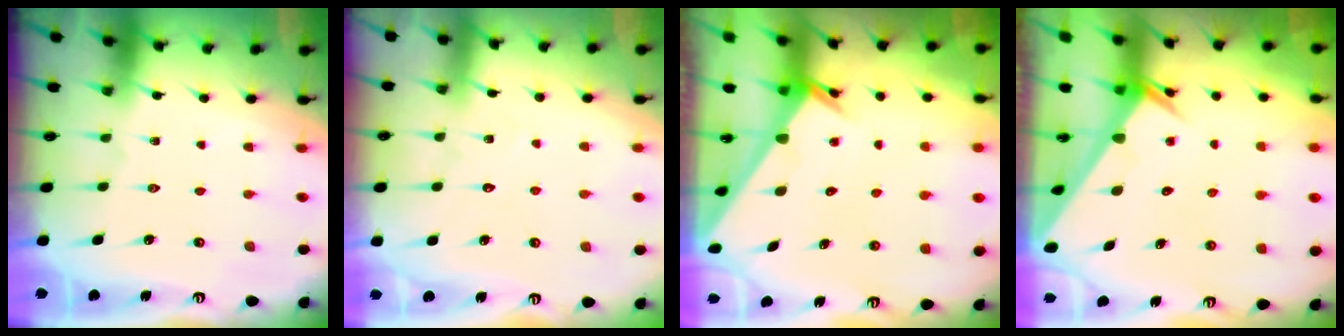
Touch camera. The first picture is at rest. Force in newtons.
{"total": 3.8, "press": 3.8, "slide": 0.3}
{"total": 2.0, "press": 2.0, "slide": 0.1}
{"total": 2.5, "press": 2.5, "slide": 0.1}